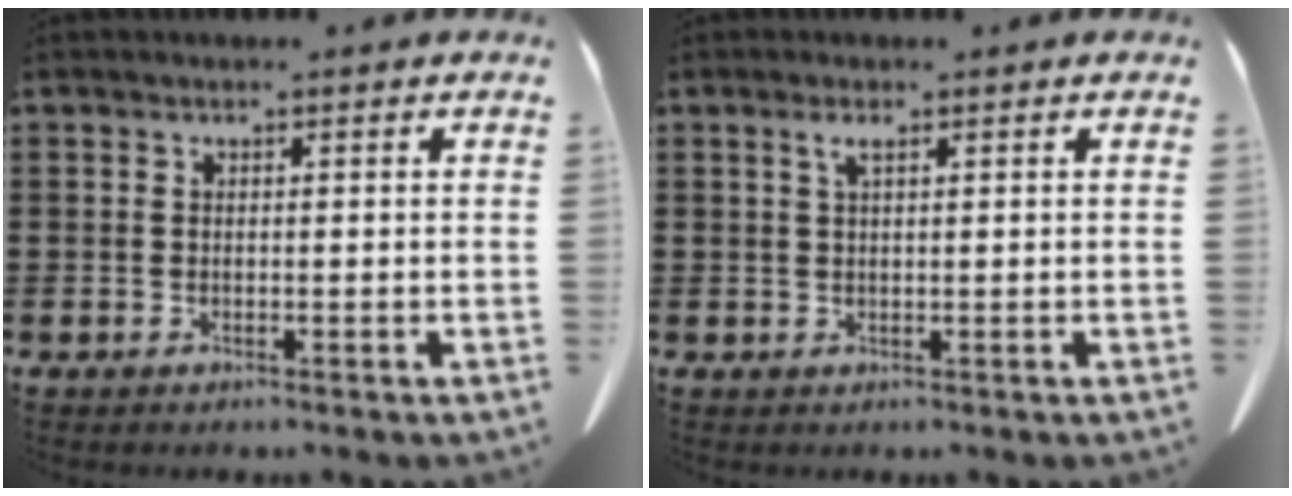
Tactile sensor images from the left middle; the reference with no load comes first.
{"total": 1.6, "force": [0.7, 0.3, 1.5], "torque": [-0.031, 0.002, 0.012]}